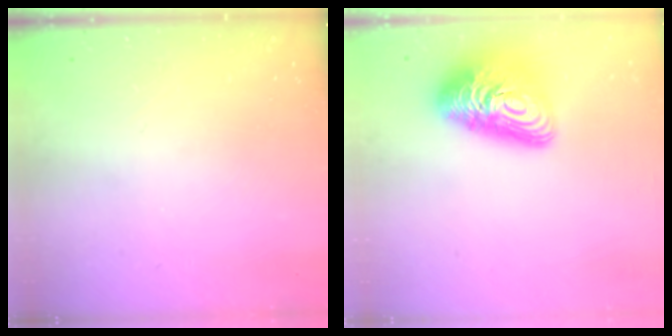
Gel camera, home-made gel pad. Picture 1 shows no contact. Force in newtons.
{"total": 16.0, "press": 16.0, "slide": 1.2}